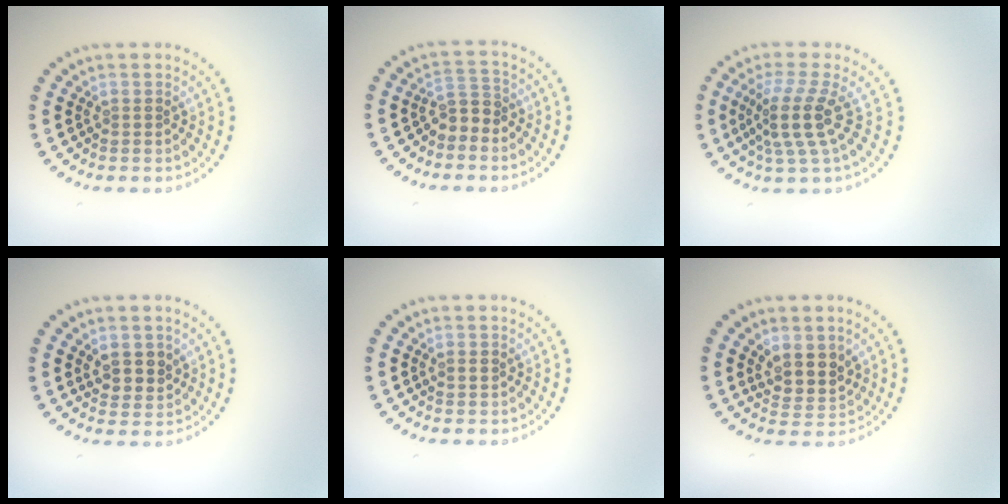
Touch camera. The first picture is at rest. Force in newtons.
{"total": 2.1, "press": 1.9, "slide": 0.8}
{"total": 3.8, "press": 2.8, "slide": 2.6}
{"total": 2.3, "press": 2.1, "slide": 0.9}
{"total": 1.0, "press": 1.0, "slide": 0.1}
{"total": 3.2, "press": 2.7, "slide": 1.6}